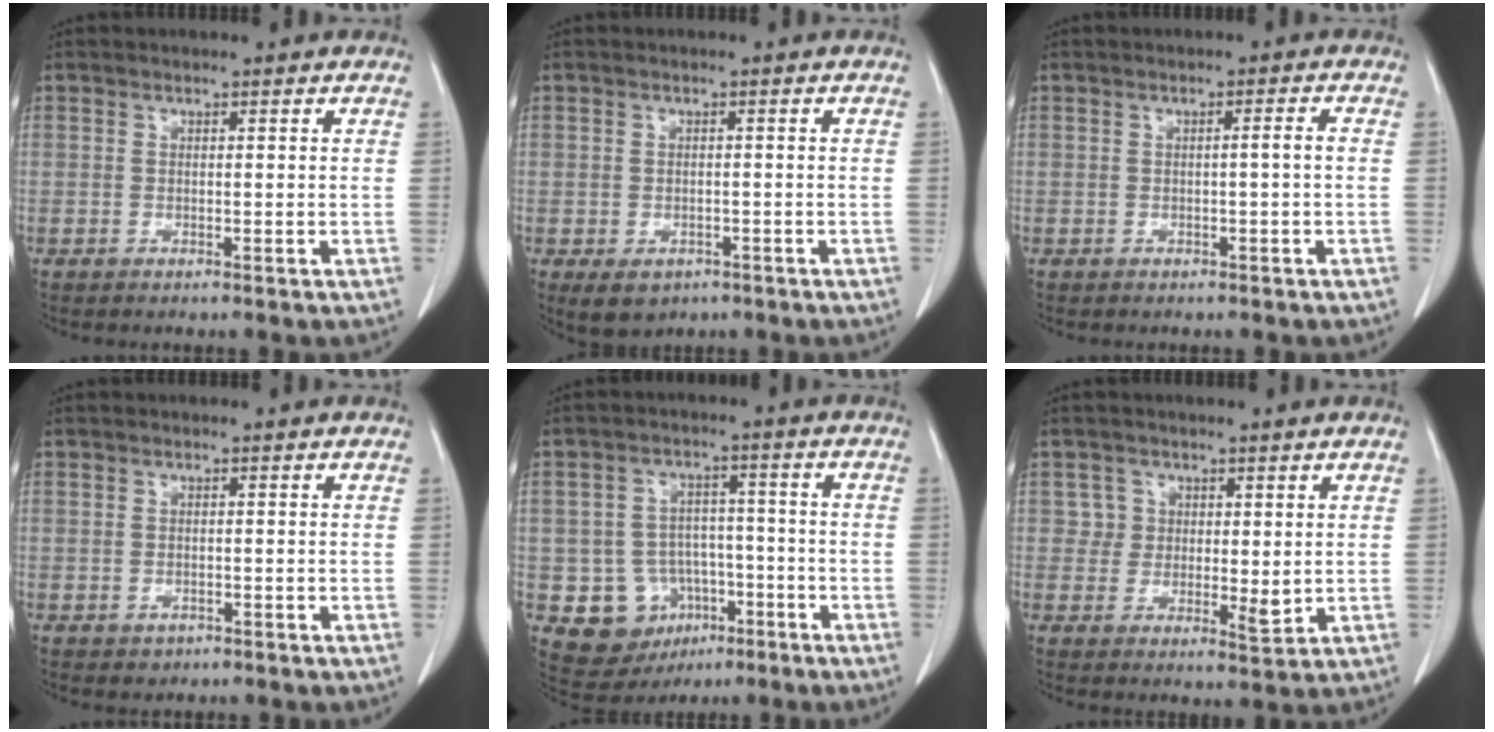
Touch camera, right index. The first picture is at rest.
{"total": 3.9, "force": [-2.0, 2.9, 1.7], "torque": [-0.022, -0.003, -0.019]}
{"total": 1.4, "force": [-0.2, -0.2, 1.4], "torque": [-0.022, 0.002, -0.001]}
{"total": 1.1, "force": [-0.5, 1.0, 0.3], "torque": [-0.006, 0.002, -0.002]}
{"total": 9.5, "force": [-3.6, 8.4, 2.8], "torque": [-0.046, 0.027, -0.042]}
{"total": 4.2, "force": [1.2, 3.6, 1.9], "torque": [-0.015, -0.009, 0.020]}